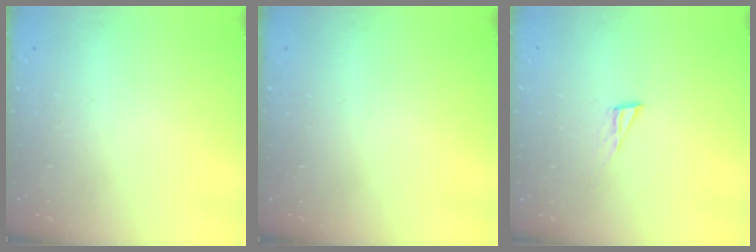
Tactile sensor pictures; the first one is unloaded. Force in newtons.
{"total": 0.0}
{"total": 4.8, "press": 4.7, "slide": 0.6}